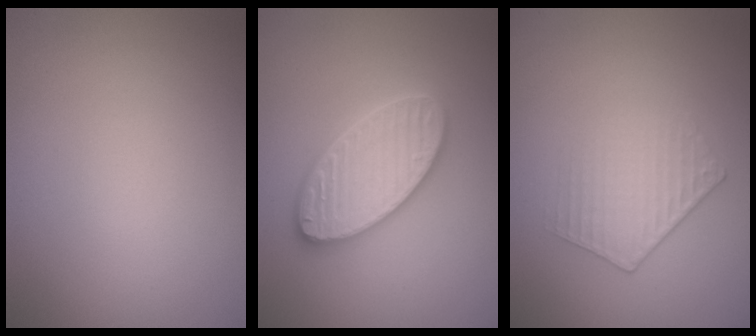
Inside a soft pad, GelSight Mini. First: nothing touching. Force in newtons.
{"total": 5.8, "press": 5.8, "slide": 0.6}
{"total": 1.7, "press": 1.2, "slide": 1.3}